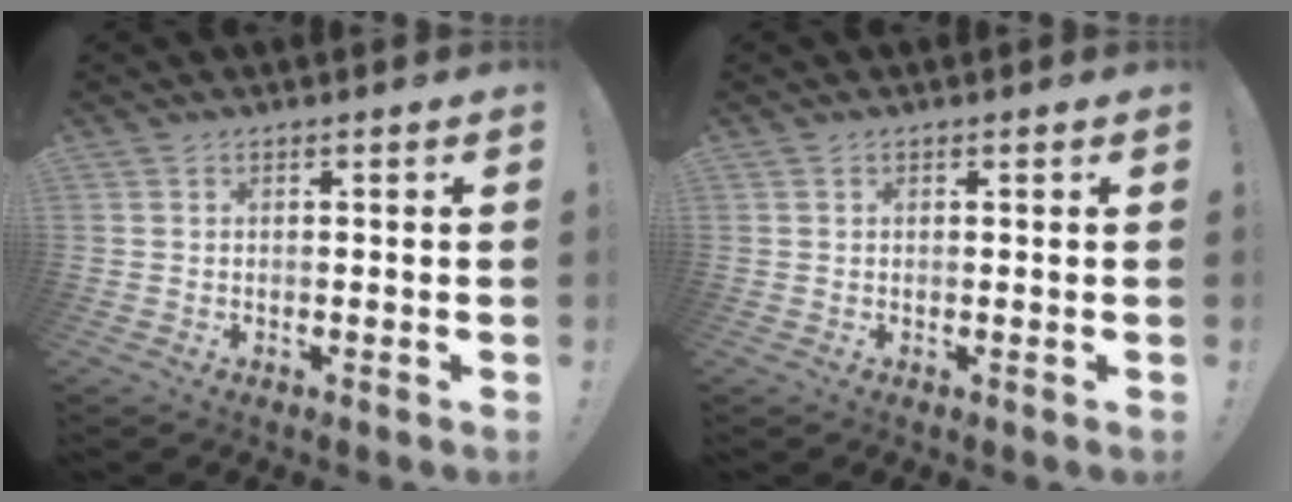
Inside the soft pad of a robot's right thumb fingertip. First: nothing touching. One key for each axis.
{"total": 0.0}